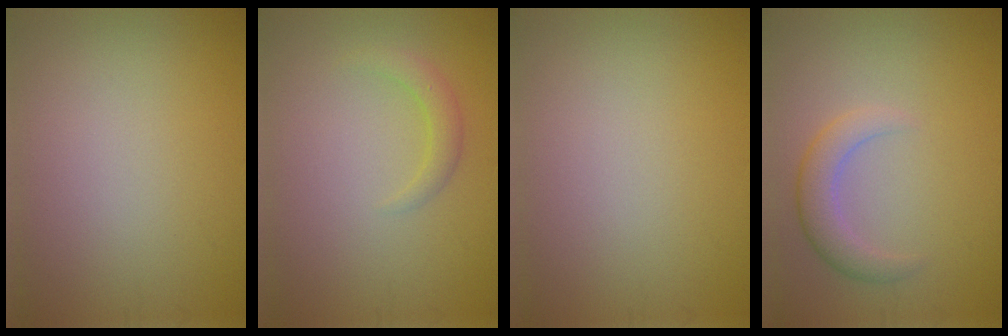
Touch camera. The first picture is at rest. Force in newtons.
{"total": 1.6, "press": 1.6, "slide": 0.0}
{"total": 0.0}
{"total": 2.8, "press": 2.8, "slide": 0.2}